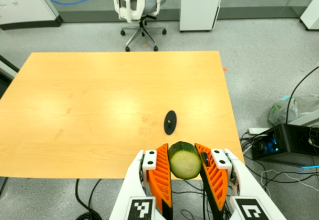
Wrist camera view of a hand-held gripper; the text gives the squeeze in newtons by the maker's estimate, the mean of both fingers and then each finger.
{"total": 11.9, "left": 12.3, "right": 11.6}